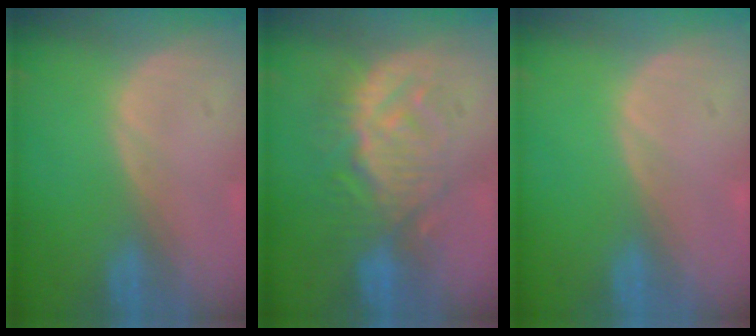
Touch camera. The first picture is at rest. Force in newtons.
{"total": 9.2, "press": 8.6, "slide": 3.2}
{"total": 0.0}